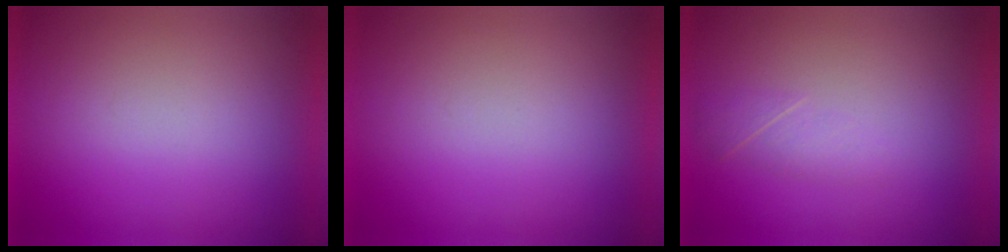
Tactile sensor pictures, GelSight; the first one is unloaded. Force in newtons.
{"total": 0.0}
{"total": 2.1}